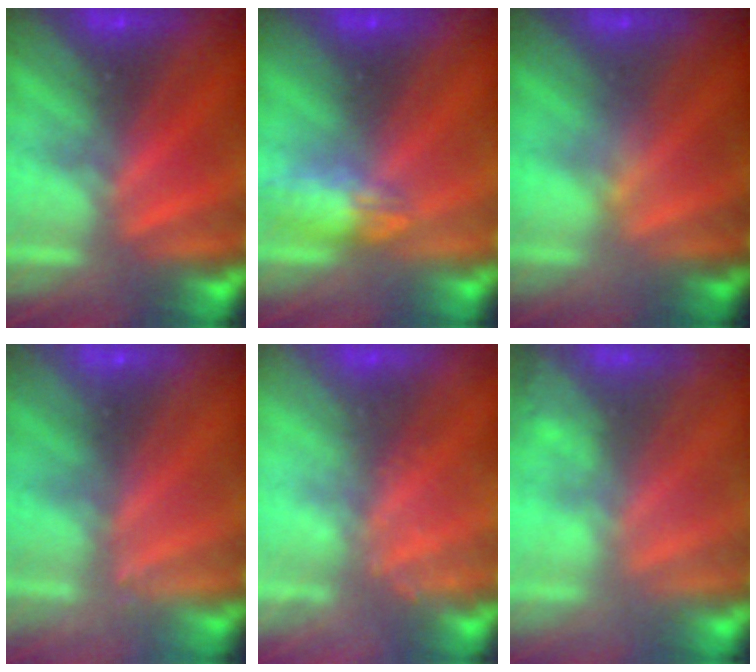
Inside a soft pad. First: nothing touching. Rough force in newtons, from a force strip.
{"total": 2.4}
{"total": 2.4}
{"total": 2.4}
{"total": 2.4}
{"total": 1.1}